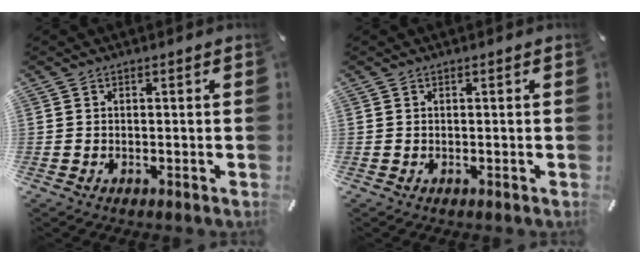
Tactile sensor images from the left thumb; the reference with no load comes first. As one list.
[{"total": 0.0}]